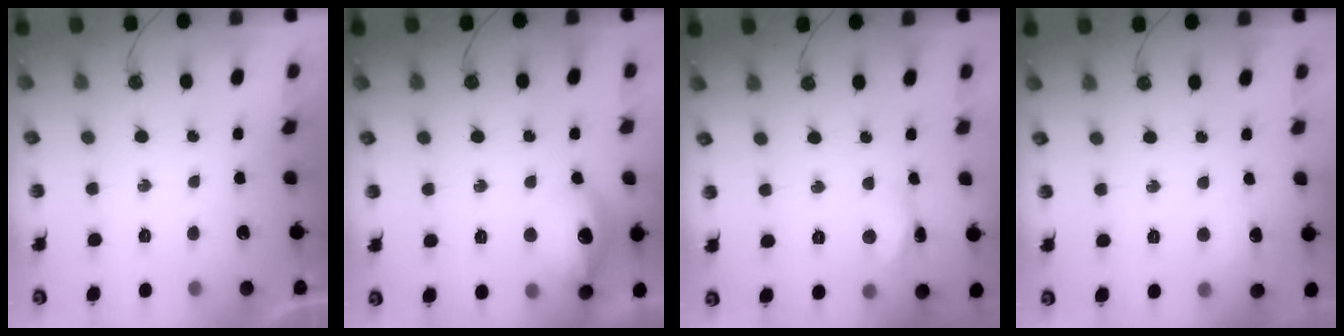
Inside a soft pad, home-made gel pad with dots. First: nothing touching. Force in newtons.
{"total": 13.6, "press": 13.6, "slide": 1.1}
{"total": 4.6, "press": 4.6, "slide": 0.4}
{"total": 5.7, "press": 5.7, "slide": 0.8}